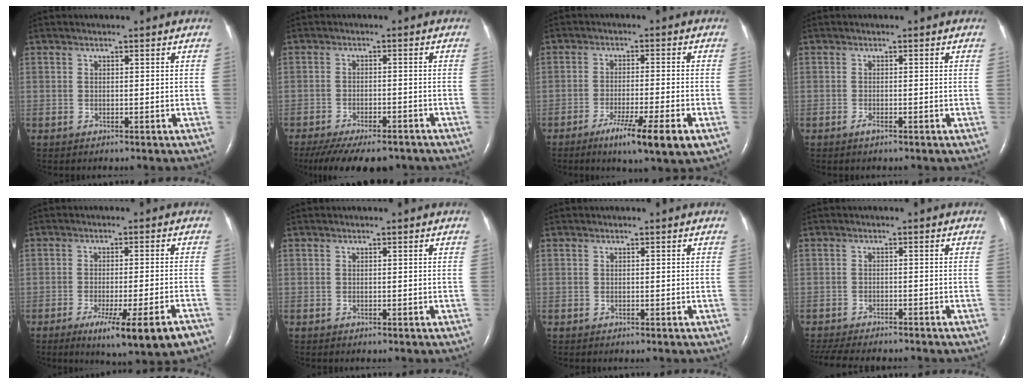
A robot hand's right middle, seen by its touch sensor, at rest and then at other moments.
{"total": 14.6, "force": [-11.8, 4.7, 7.1], "torque": [-0.151, -0.021, -0.165]}
{"total": 9.0, "force": [-4.7, 0.0, 7.6], "torque": [-0.126, -0.022, -0.074]}
{"total": 0.8, "force": [-0.5, 0.1, 0.6], "torque": [-0.015, -0.001, -0.008]}
{"total": 11.0, "force": [-6.6, -0.1, 8.8], "torque": [-0.118, -0.026, -0.090]}
{"total": 0.0}
{"total": 0.0}
{"total": 10.3, "force": [-9.2, 1.7, 4.4], "torque": [-0.068, -0.014, -0.132]}